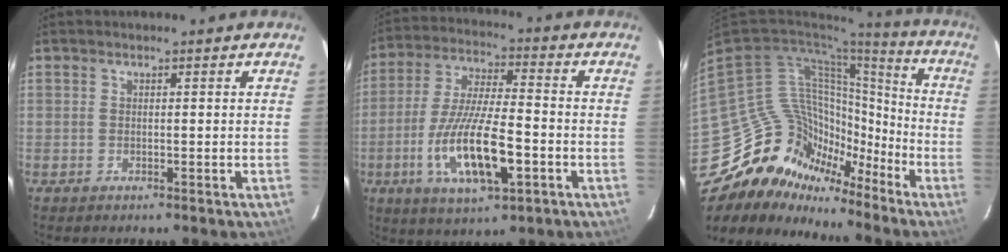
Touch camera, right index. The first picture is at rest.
{"total": 16.1, "force": [-5.4, 4.3, 14.5], "torque": [-0.299, -0.018, -0.096]}
{"total": 19.8, "force": [-15.2, 12.2, 3.8], "torque": [-0.081, 0.055, -0.254]}